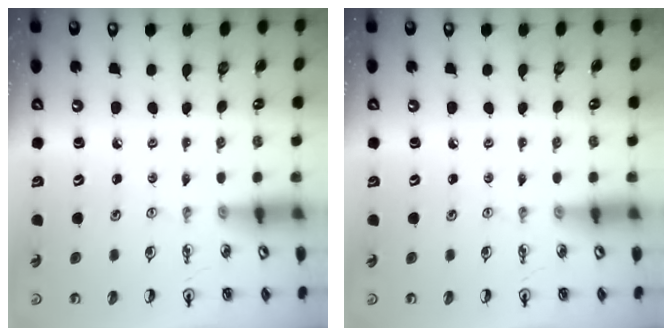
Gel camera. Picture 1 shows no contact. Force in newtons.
{"total": 0.0}